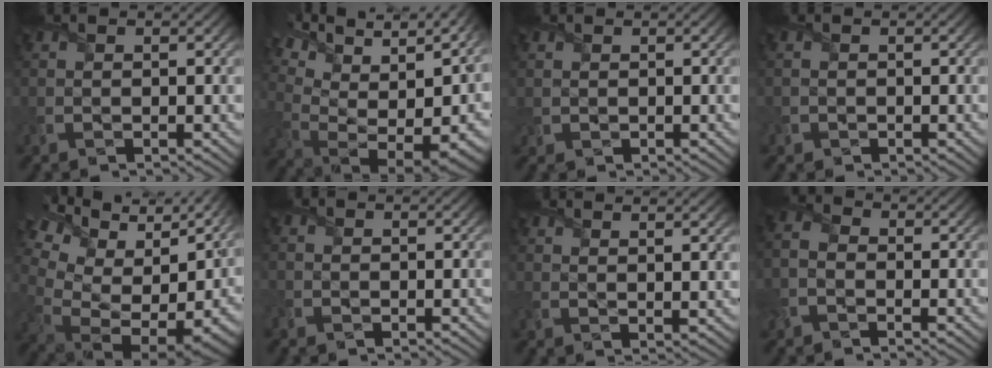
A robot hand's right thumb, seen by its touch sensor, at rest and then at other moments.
{"total": 15.2, "force": [5.5, 8.1, 11.6], "torque": [-0.182, 0.029, 0.134]}
{"total": 0.9, "force": [0.5, 0.8, -0.1], "torque": [-0.010, -0.002, 0.005]}
{"total": 1.1, "force": [-0.5, 0.8, -0.5], "torque": [0.007, -0.002, -0.009]}
{"total": 16.9, "force": [4.5, 10.9, 12.2], "torque": [-0.206, 0.015, 0.134]}
{"total": 0.7, "force": [-0.3, 0.6, 0.0], "torque": [-0.007, -0.002, -0.007]}
{"total": 4.2, "force": [3.6, 0.6, 2.1], "torque": [-0.037, -0.003, 0.059]}
{"total": 3.3, "force": [-1.4, 2.2, 1.9], "torque": [-0.058, -0.001, -0.033]}